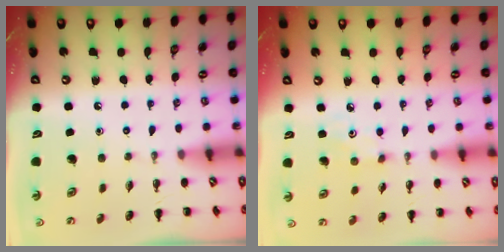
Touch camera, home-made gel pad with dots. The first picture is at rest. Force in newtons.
{"total": 2.7, "press": 2.7, "slide": 0.5}